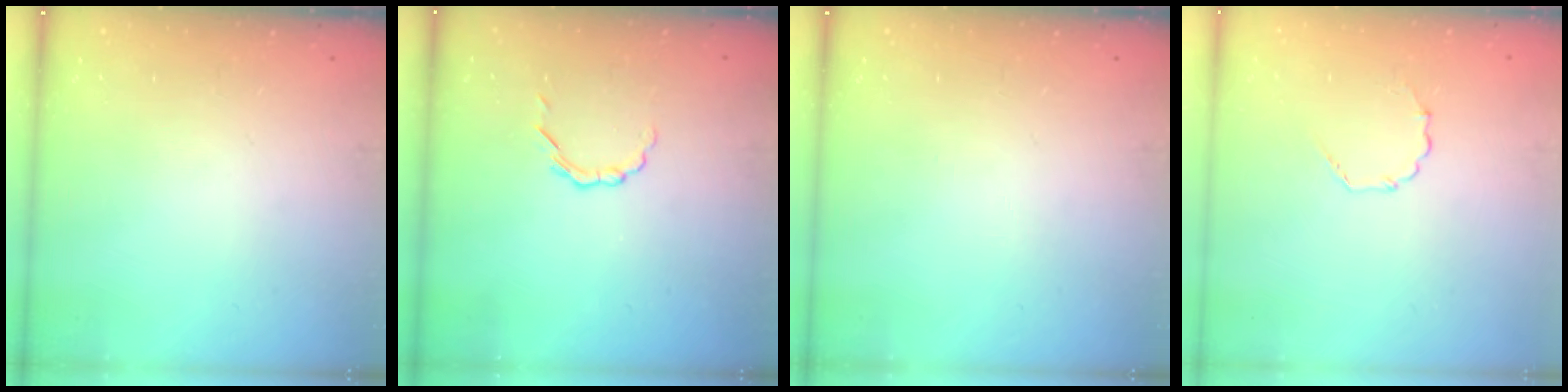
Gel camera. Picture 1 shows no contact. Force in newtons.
{"total": 2.4, "press": 2.2, "slide": 0.8}
{"total": 0.0}
{"total": 3.1, "press": 2.9, "slide": 1.1}